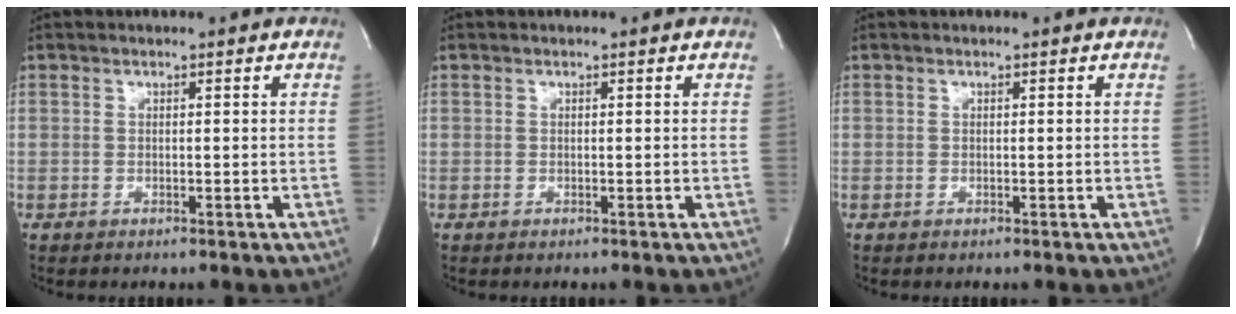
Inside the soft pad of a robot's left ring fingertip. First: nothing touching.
{"total": 0.0}
{"total": 0.0}